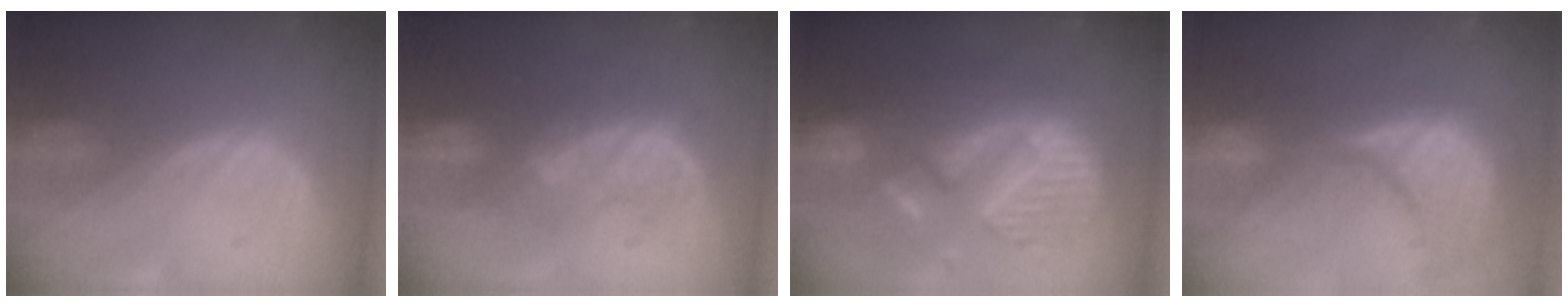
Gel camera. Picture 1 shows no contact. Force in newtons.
{"total": 8.0, "press": 7.8, "slide": 1.9}
{"total": 13.1, "press": 13.0, "slide": 1.4}
{"total": 15.1, "press": 12.0, "slide": 9.1}